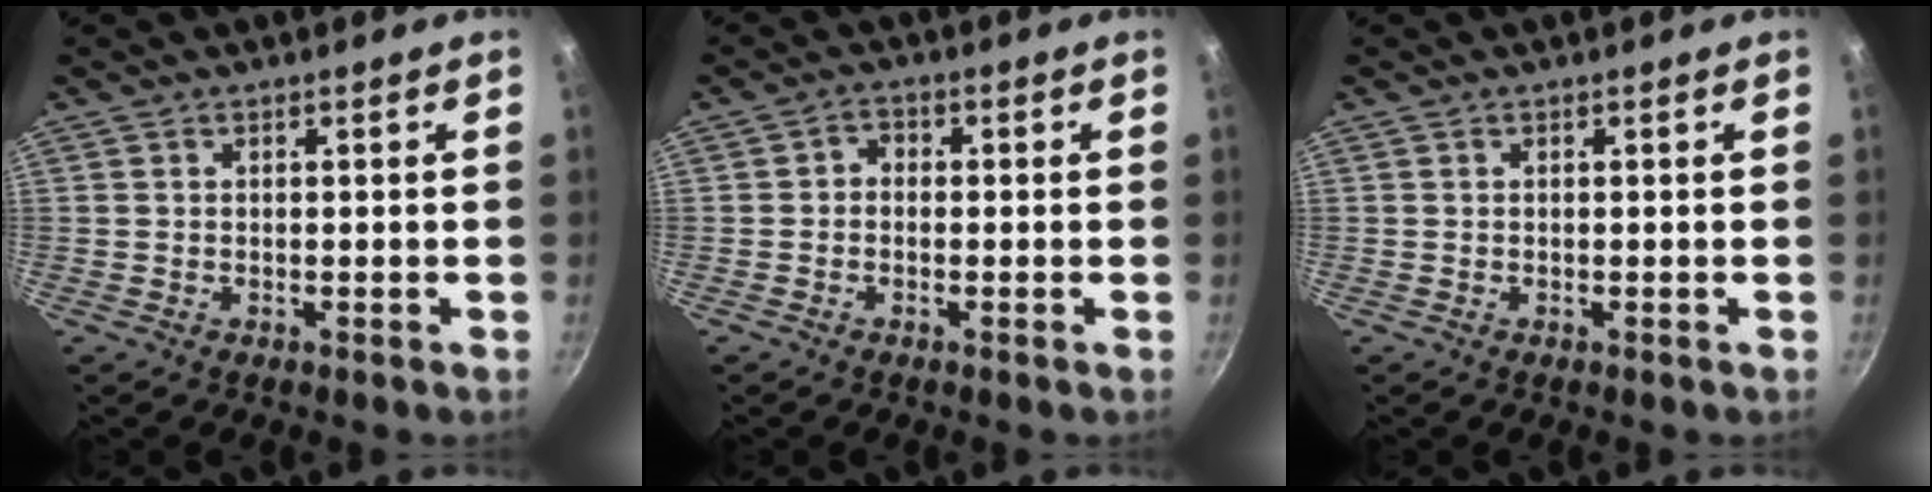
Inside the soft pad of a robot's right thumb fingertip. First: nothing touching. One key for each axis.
{"total": 2.3, "fx": -0.3, "fy": 1.9, "fz": 1.2, "tx": -0.017, "ty": 0.010, "tz": -0.012}
{"total": 0.0}